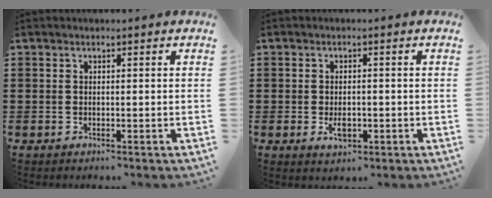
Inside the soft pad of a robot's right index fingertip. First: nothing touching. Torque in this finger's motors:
{"motor_torque": [1.44, 0.70, 0.15, 0.04]}